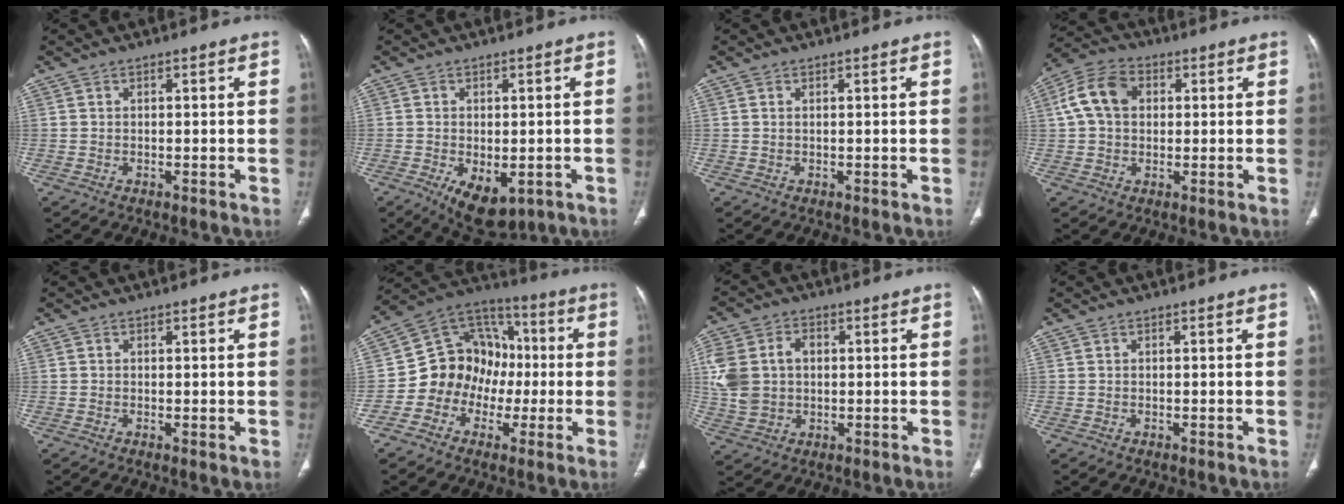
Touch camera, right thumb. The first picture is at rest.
{"total": 8.4, "force": [-3.1, 4.8, 6.2], "torque": [-0.085, -0.006, -0.034]}
{"total": 0.0}
{"total": 9.4, "force": [1.9, 6.9, 6.1], "torque": [-0.110, 0.021, 0.028]}
{"total": 0.6, "force": [0.0, 0.2, 0.6], "torque": [-0.015, -0.005, -0.001]}
{"total": 14.3, "force": [-2.5, 12.7, 6.0], "torque": [-0.052, 0.055, -0.054]}
{"total": 11.6, "force": [1.3, 9.1, 7.1], "torque": [-0.146, 0.016, 0.032]}
{"total": 0.0}